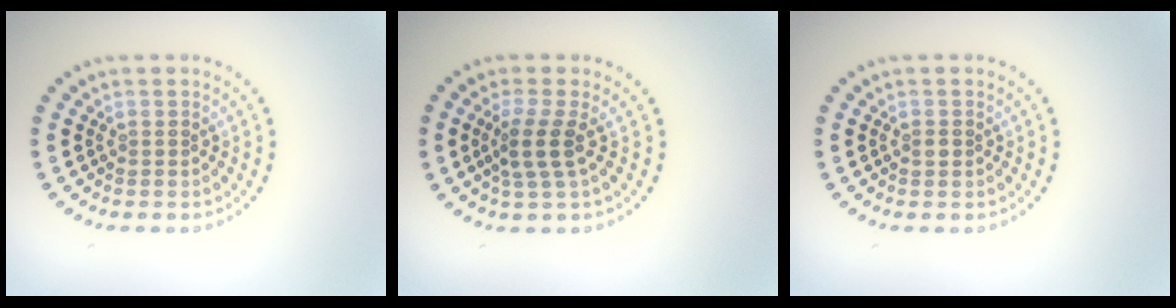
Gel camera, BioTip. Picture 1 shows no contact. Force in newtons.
{"total": 2.6, "press": 1.9, "slide": 1.7}
{"total": 0.8, "press": 0.7, "slide": 0.3}